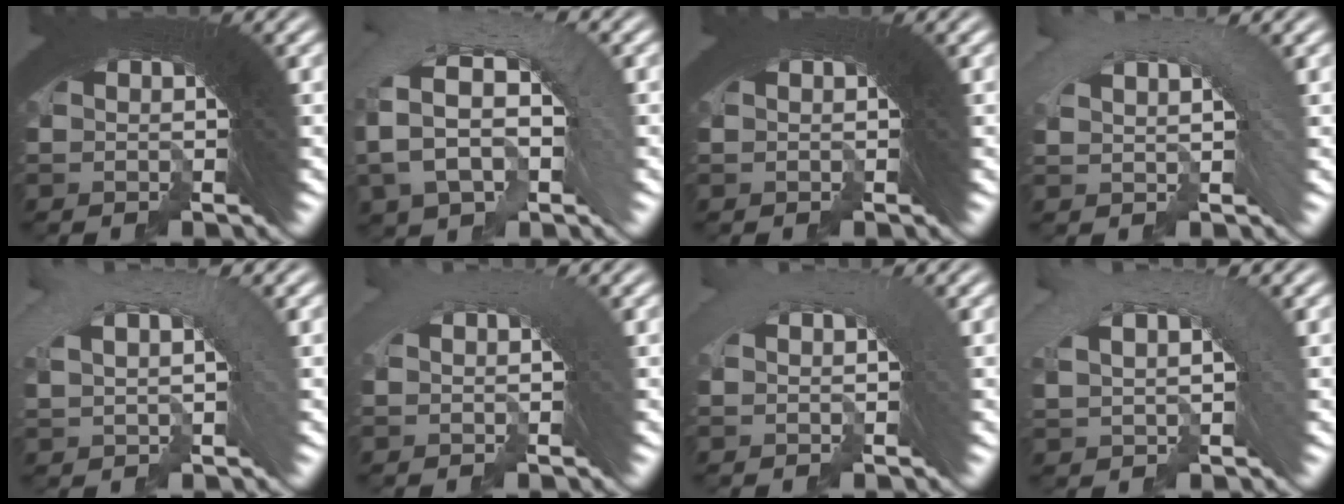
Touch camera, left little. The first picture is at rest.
{"total": 5.3, "force": [-3.1, 4.1, 1.0], "torque": [-0.030, 0.011, -0.062]}
{"total": 1.1, "force": [-0.6, -0.4, -0.7], "torque": [0.007, -0.005, -0.006]}
{"total": 2.8, "force": [-2.3, 1.6, -0.3], "torque": [0.001, -0.002, -0.037]}
{"total": 3.5, "force": [-2.4, 2.6, 0.4], "torque": [-0.008, 0.008, -0.042]}
{"total": 3.4, "force": [-2.8, 0.3, -2.0], "torque": [0.028, -0.003, -0.044]}
{"total": 3.2, "force": [-2.6, 0.6, -1.7], "torque": [0.027, -0.002, -0.042]}
{"total": 3.8, "force": [-2.4, 2.9, 0.5], "torque": [-0.014, 0.006, -0.042]}